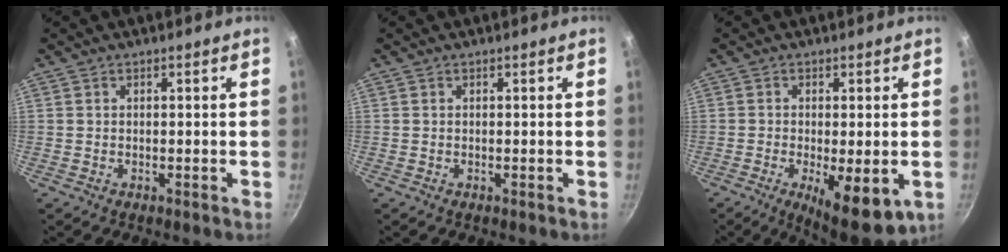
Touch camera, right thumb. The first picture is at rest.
{"total": 0.0}
{"total": 11.9, "force": [-3.9, 4.2, 10.4], "torque": [-0.148, -0.019, -0.048]}